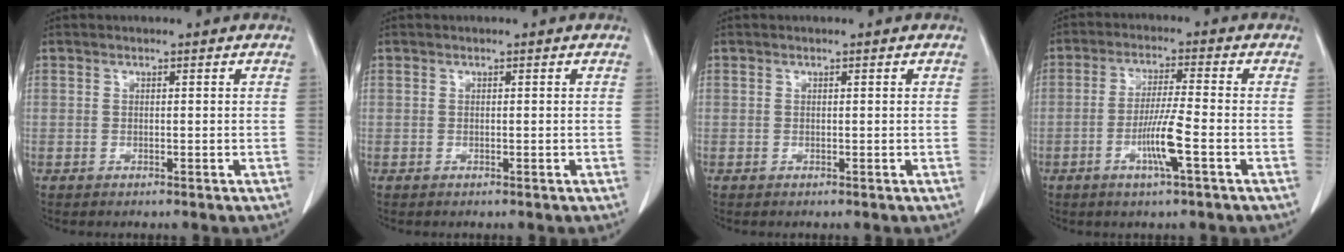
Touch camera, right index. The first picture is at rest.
{"total": 0.0}
{"total": 0.0}
{"total": 6.8, "force": [-2.5, -0.3, 6.4], "torque": [-0.122, -0.007, -0.048]}